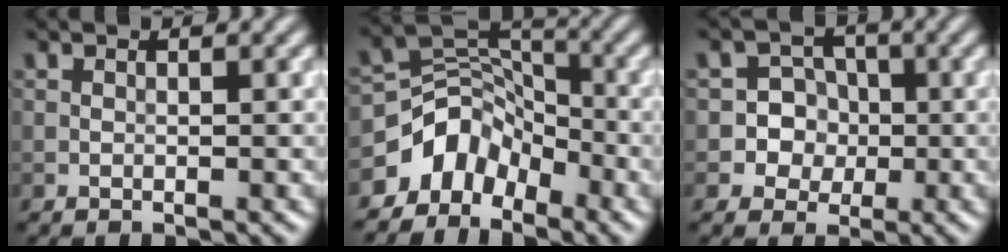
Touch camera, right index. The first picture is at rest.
{"total": 5.2, "force": [-3.6, 3.4, 1.7], "torque": [-0.012, 0.007, -0.075]}
{"total": 4.1, "force": [-0.8, 3.9, 0.9], "torque": [0.006, 0.019, -0.031]}